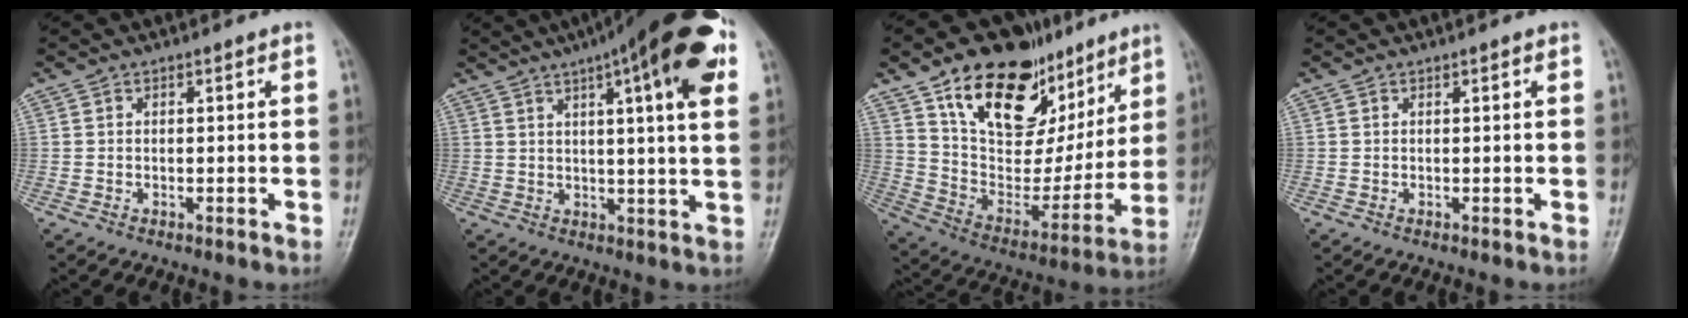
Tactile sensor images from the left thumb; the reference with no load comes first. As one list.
[{"total": 20.3, "force": [9.7, 4.0, 17.4], "torque": [-0.241, -0.001, 0.129]}, {"total": 27.3, "force": [15.2, 15.5, 16.5], "torque": [-0.210, -0.030, 0.262]}, {"total": 0.0}]